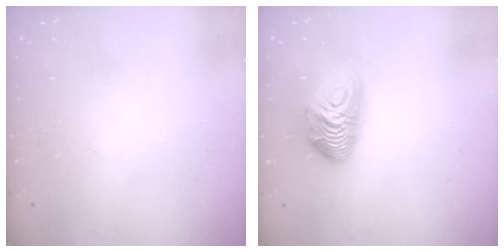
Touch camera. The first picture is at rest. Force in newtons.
{"total": 11.1, "press": 11.1, "slide": 0.6}